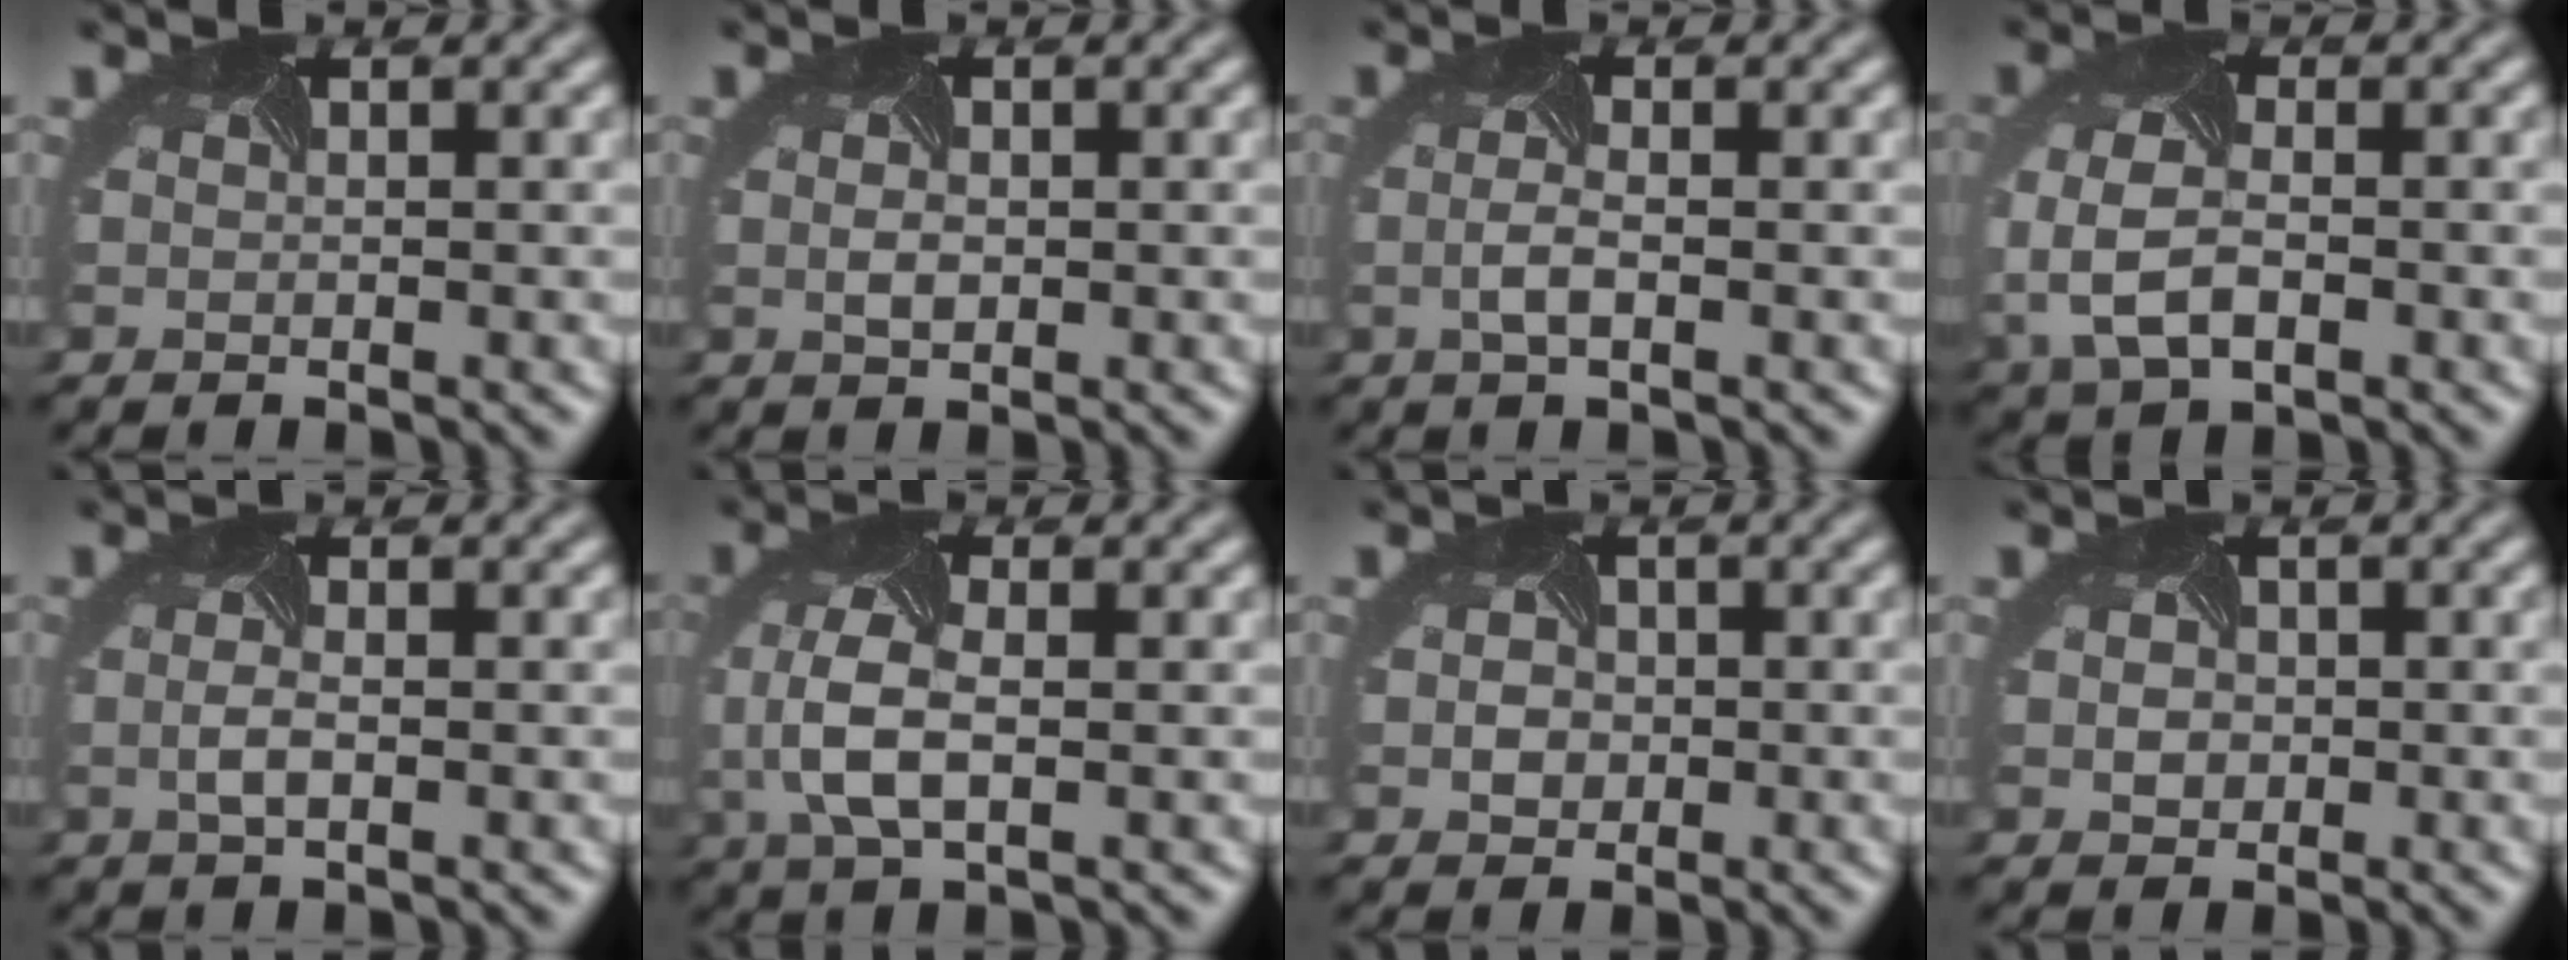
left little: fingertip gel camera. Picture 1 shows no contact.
{"total": 1.0, "force": [0.0, 0.7, 0.7], "torque": [-0.028, -0.002, -0.001]}
{"total": 1.4, "force": [-0.3, 0.3, 1.3], "torque": [-0.044, -0.001, -0.009]}
{"total": 4.8, "force": [-0.9, 3.2, 3.5], "torque": [-0.099, -0.008, -0.019]}
{"total": 1.3, "force": [-0.2, 0.4, 1.2], "torque": [-0.041, -0.001, -0.006]}
{"total": 4.6, "force": [-0.2, 2.5, 3.9], "torque": [-0.111, 0.001, -0.004]}
{"total": 1.5, "force": [-0.3, 1.4, 0.2], "torque": [-0.014, -0.001, -0.011]}
{"total": 1.3, "force": [-0.2, 1.2, 0.1], "torque": [-0.013, -0.001, -0.006]}